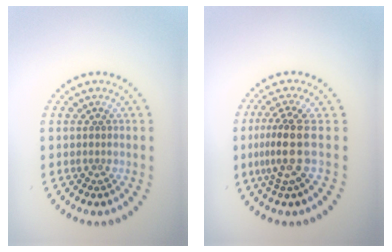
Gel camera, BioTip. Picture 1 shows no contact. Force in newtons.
{"total": 3.6, "press": 2.6, "slide": 2.5}